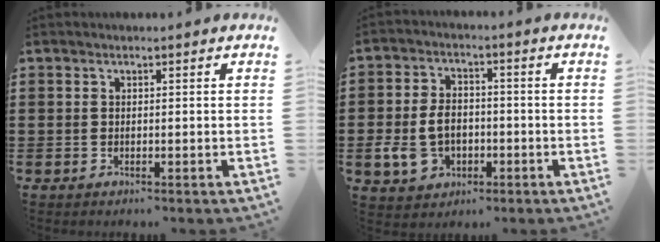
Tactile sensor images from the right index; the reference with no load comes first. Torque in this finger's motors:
{"motor_torque": [1.08, 1.06, 0.24, 0.14]}